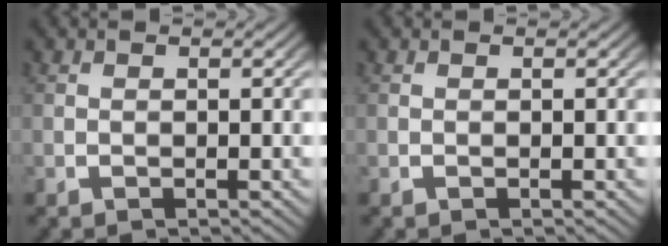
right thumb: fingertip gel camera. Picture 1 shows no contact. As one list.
[{"total": 0.0}]